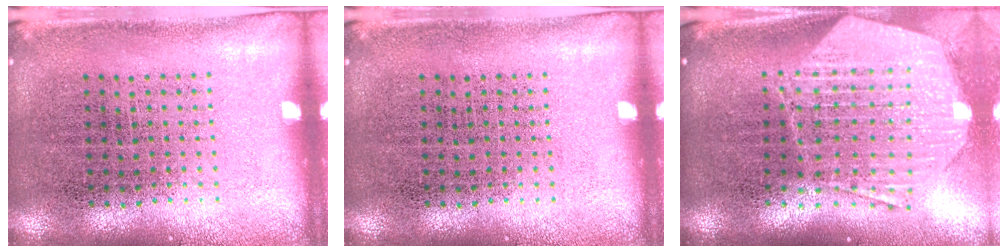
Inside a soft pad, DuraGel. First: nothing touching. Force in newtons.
{"total": 0.0}
{"total": 2.9, "press": 2.3, "slide": 1.8}